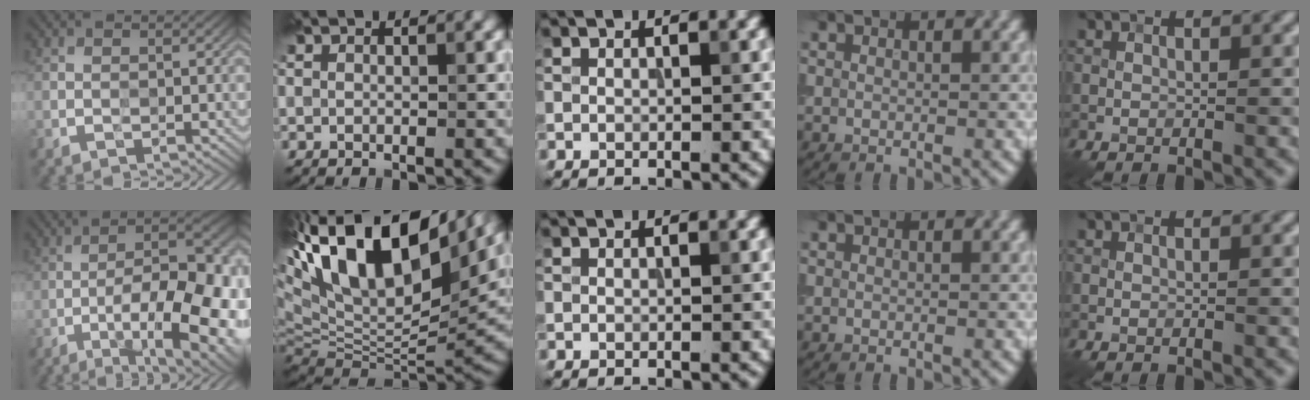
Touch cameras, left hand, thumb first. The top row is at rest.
{"thumb": {"total": 19.4, "force": [-6.9, 6.8, 16.8], "torque": [-0.233, -0.008, -0.097]}, "index": {"total": 19.3, "force": [8.4, 8.9, 14.9], "torque": [-0.280, 0.043, 0.150]}}